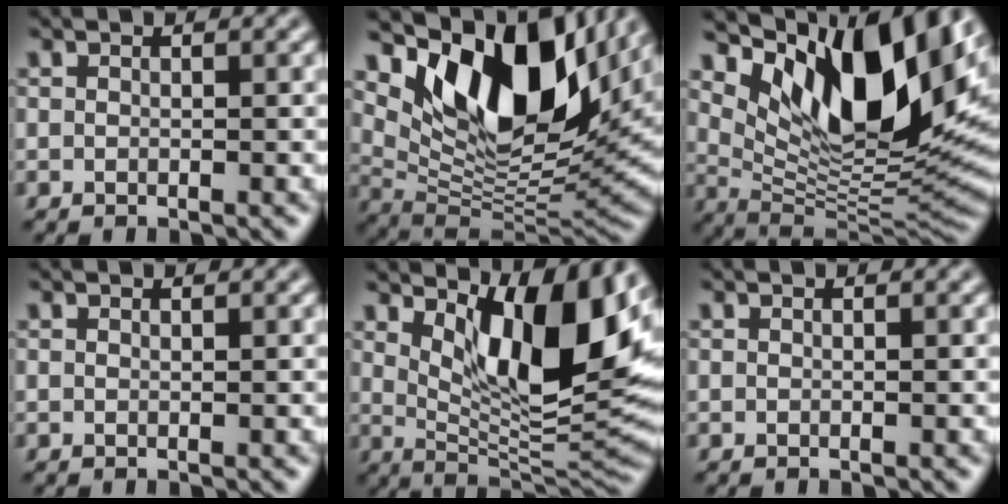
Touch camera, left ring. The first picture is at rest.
{"total": 13.9, "force": [6.8, 6.7, 10.0], "torque": [-0.166, -0.003, 0.127]}
{"total": 13.6, "force": [6.7, 5.7, 10.5], "torque": [-0.165, -0.010, 0.128]}
{"total": 0.0}
{"total": 10.9, "force": [3.8, 4.4, 9.3], "torque": [-0.138, -0.015, 0.067]}
{"total": 0.0}